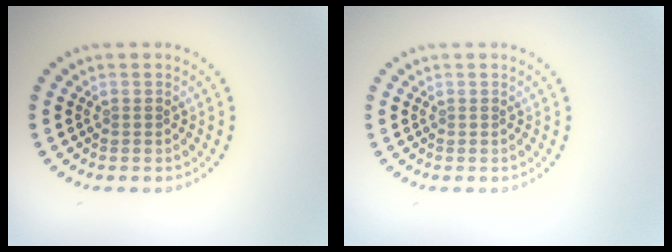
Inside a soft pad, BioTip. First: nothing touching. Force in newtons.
{"total": 0.0}